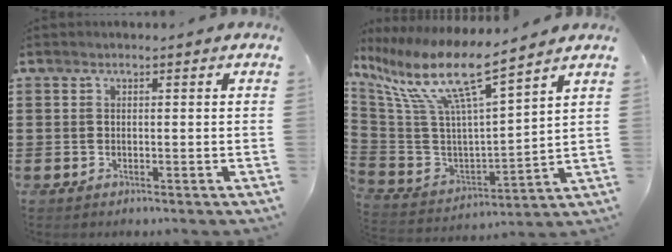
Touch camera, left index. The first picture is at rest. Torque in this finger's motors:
{"motor_torque": [1.17, 0.97, 1.05, 0.21]}